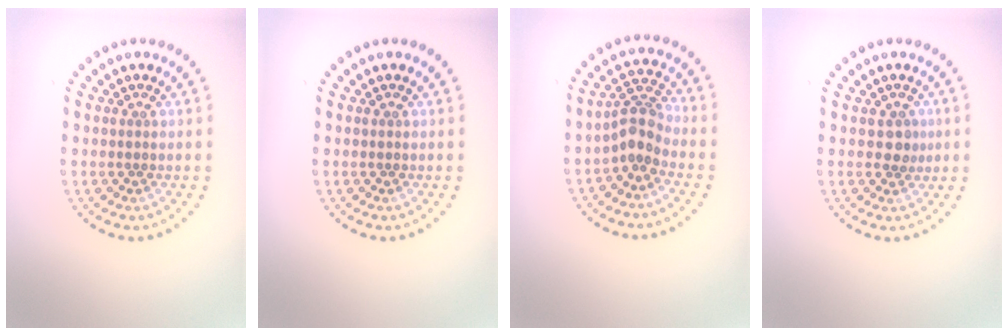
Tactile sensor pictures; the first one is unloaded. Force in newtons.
{"total": 0.0}
{"total": 2.9, "press": 2.2, "slide": 1.8}
{"total": 1.4, "press": 1.3, "slide": 0.7}